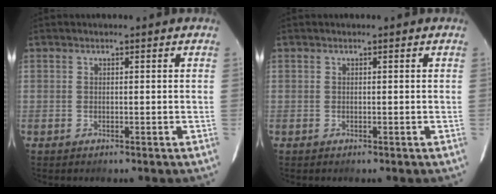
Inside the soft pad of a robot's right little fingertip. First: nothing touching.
{"total": 0.0}